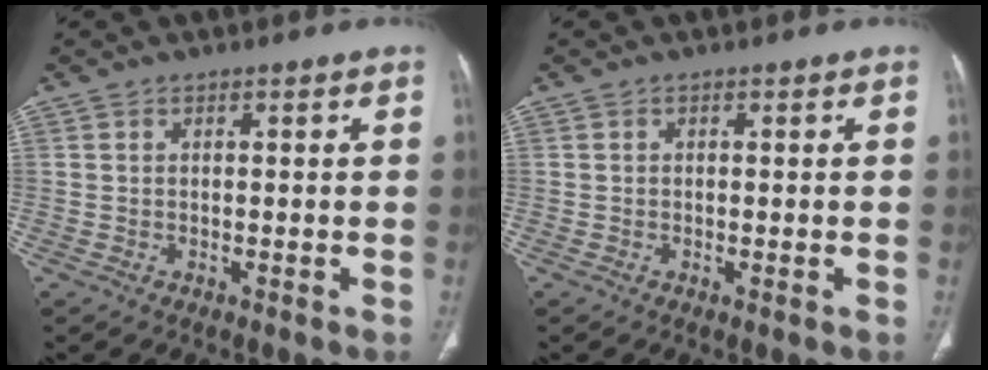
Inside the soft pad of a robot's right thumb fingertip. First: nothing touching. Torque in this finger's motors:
{"motor_torque": [1.03, 0.54, 0.11, -0.53, -0.03]}